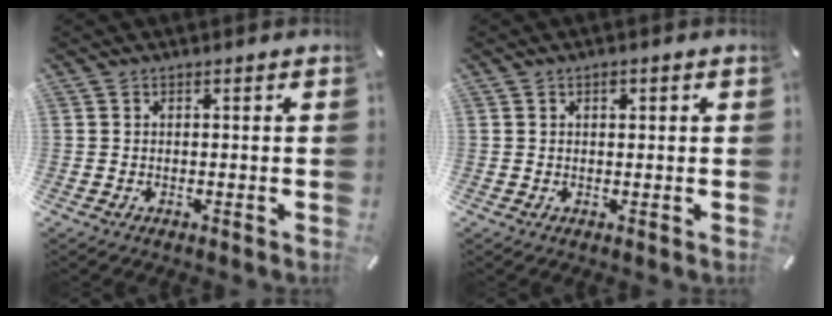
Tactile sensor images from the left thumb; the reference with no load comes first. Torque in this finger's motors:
{"motor_torque": [-0.20, -0.38, -0.04, 0.06, -0.03]}